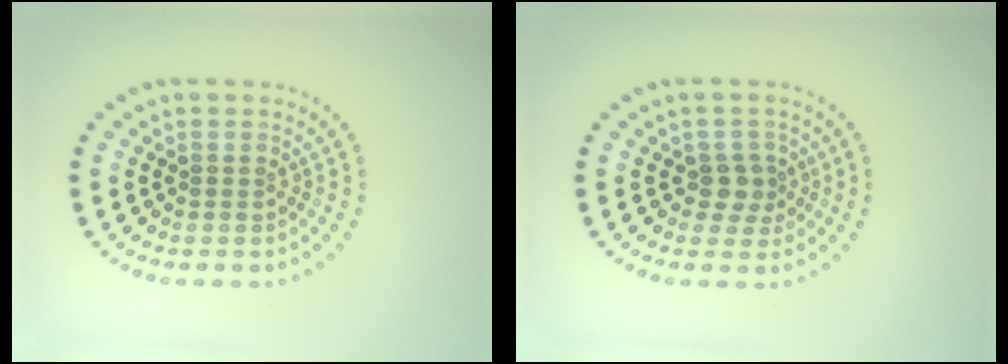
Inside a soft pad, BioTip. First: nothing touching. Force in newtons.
{"total": 2.1, "press": 1.7, "slide": 1.2}